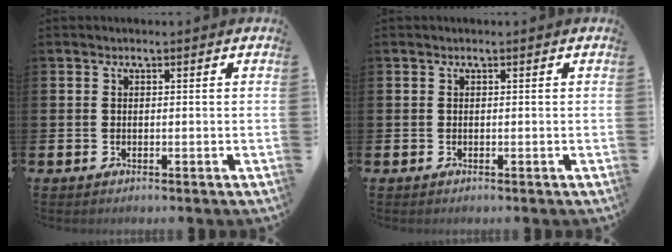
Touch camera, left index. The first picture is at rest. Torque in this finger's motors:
{"motor_torque": [-0.06, -0.06, 0.05, 0.00]}